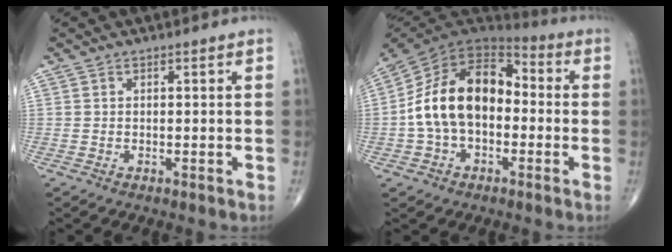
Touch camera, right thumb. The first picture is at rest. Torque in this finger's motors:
{"motor_torque": [2.03, 2.98, 1.76, -0.23, 0.19]}